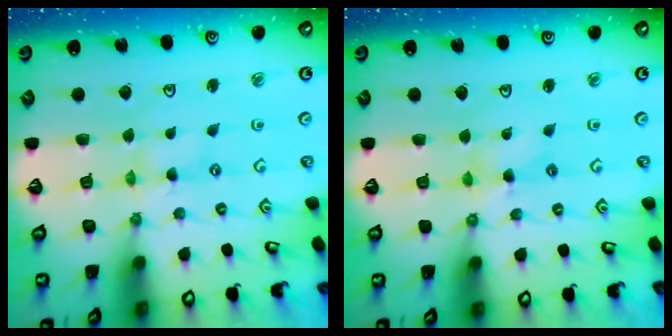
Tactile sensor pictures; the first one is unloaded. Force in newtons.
{"total": 1.6, "press": 1.5, "slide": 0.2}